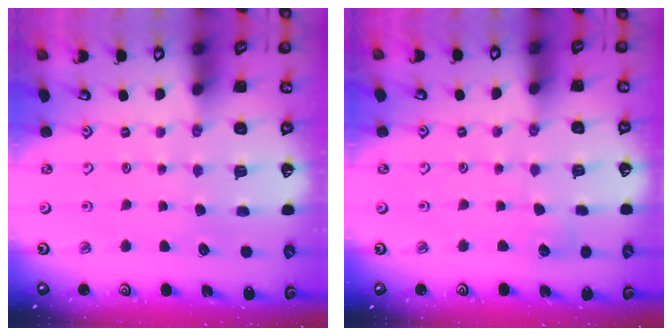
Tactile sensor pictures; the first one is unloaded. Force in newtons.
{"total": 4.1, "press": 4.0, "slide": 0.4}